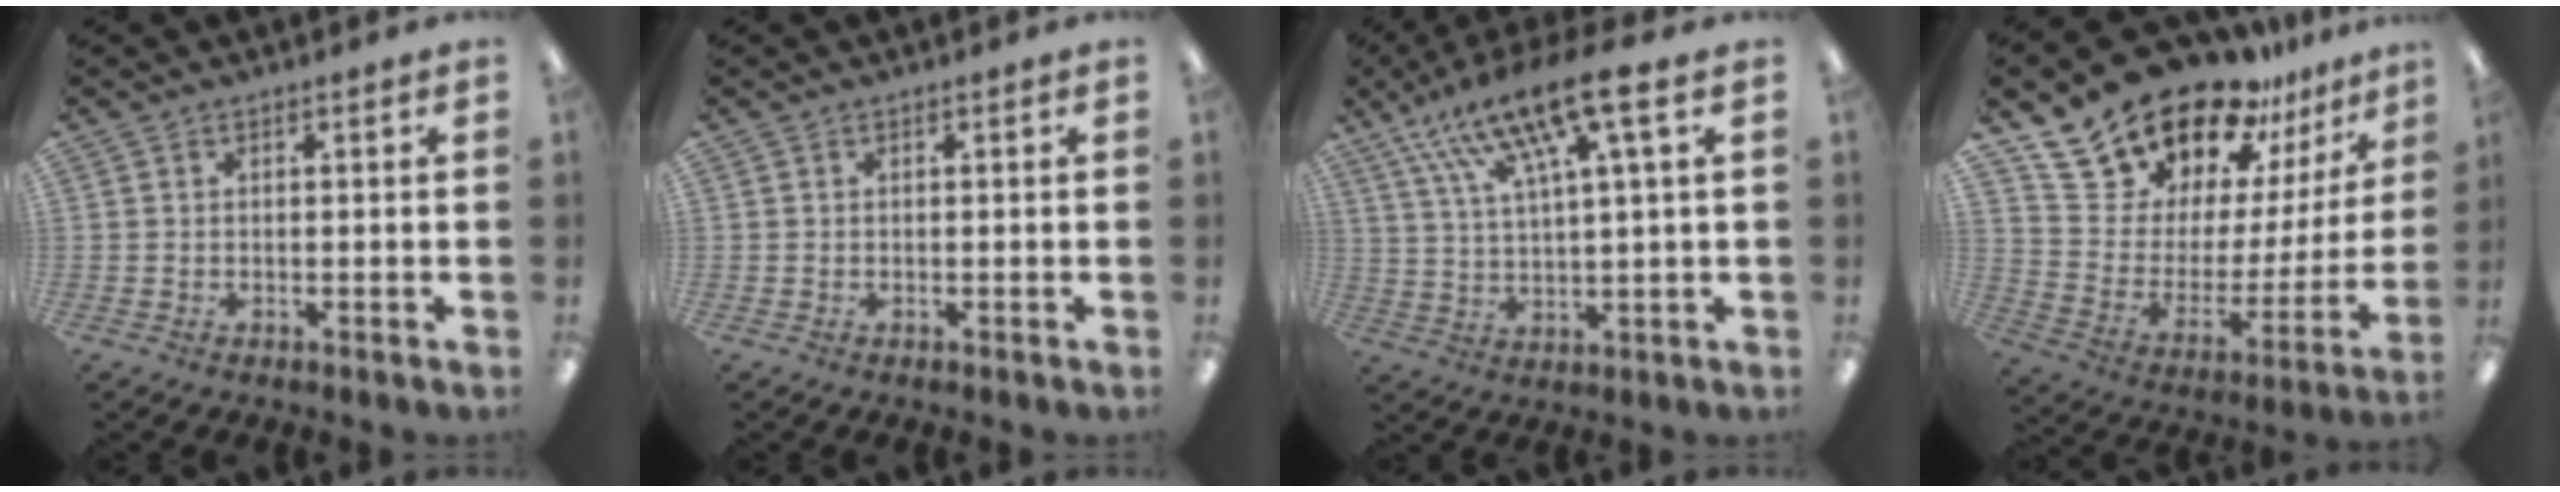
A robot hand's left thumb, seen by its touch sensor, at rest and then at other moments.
{"total": 0.0}
{"total": 14.8, "force": [9.7, 2.6, 10.9], "torque": [-0.213, -0.039, 0.163]}
{"total": 22.9, "force": [18.5, 11.1, 7.7], "torque": [-0.139, -0.133, 0.343]}